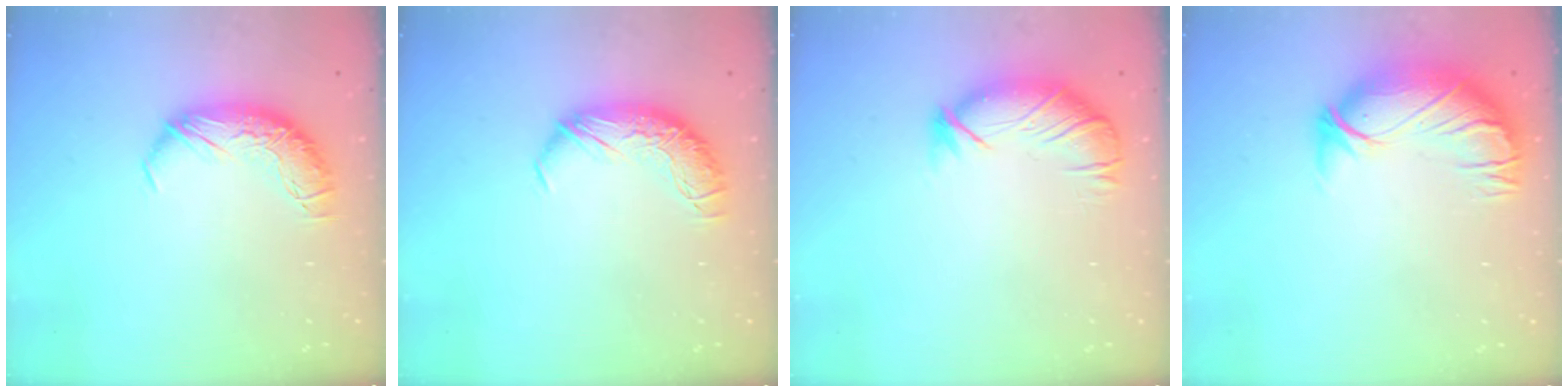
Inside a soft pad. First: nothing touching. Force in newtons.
{"total": 0.0}
{"total": 2.7, "press": 2.4, "slide": 1.4}
{"total": 2.9, "press": 0.4, "slide": 2.9}